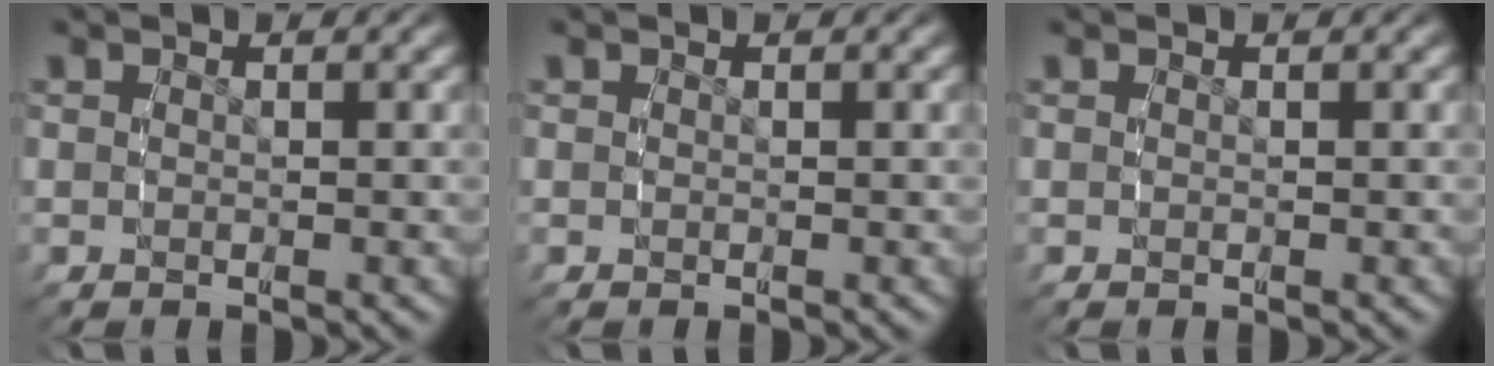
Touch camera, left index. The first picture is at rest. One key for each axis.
{"total": 0.0}
{"total": 0.0}